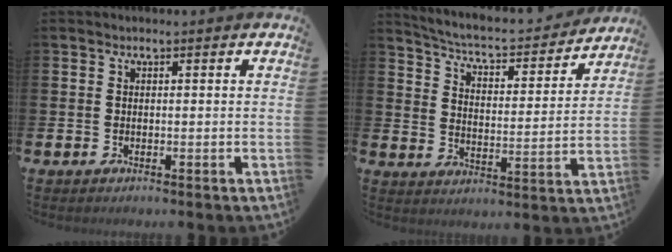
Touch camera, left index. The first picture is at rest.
{"total": 5.3, "force": [4.9, 0.8, 1.7], "torque": [-0.063, -0.042, 0.077]}